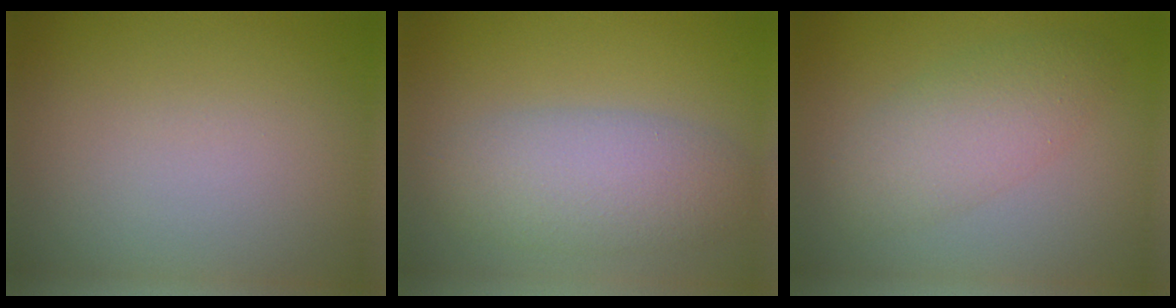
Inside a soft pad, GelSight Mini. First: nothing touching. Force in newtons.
{"total": 5.1, "press": 5.1, "slide": 0.4}
{"total": 4.0, "press": 4.0, "slide": 0.2}